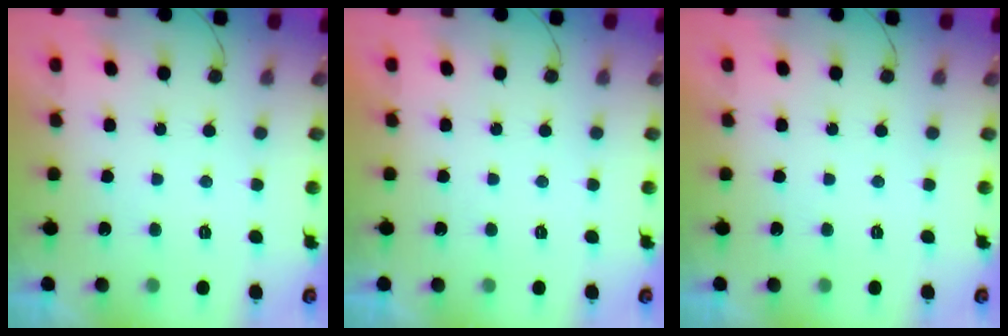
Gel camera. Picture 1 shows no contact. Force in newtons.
{"total": 0.0}
{"total": 0.0}